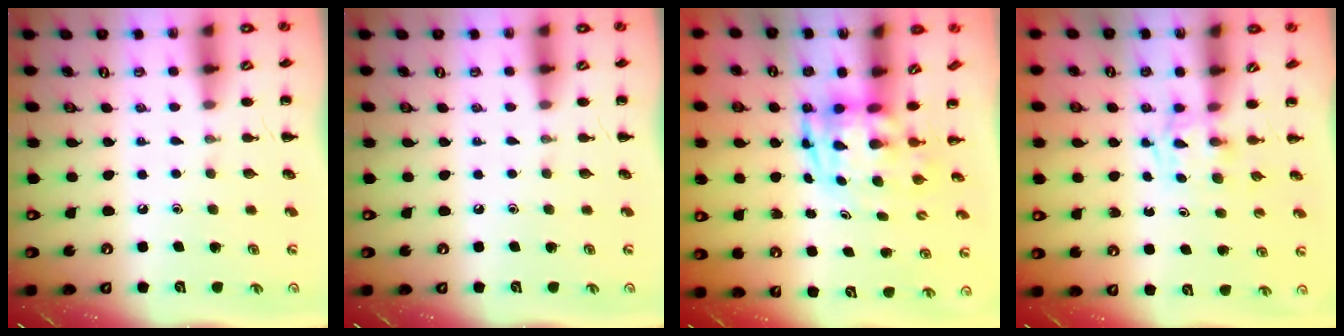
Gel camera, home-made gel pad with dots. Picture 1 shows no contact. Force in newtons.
{"total": 0.0}
{"total": 3.2, "press": 3.1, "slide": 0.8}
{"total": 1.8, "press": 1.4, "slide": 1.1}